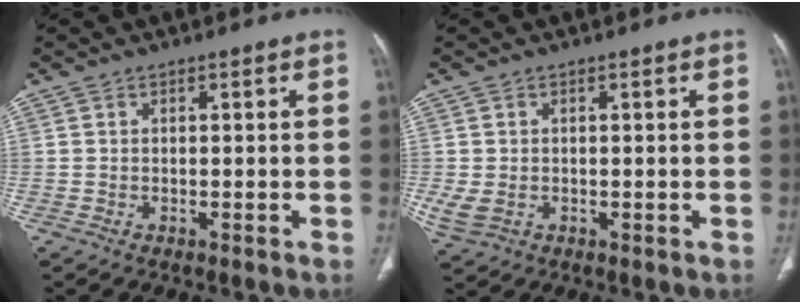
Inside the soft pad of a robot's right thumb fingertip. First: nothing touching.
{"total": 3.8, "force": [-0.4, 2.8, 2.5], "torque": [-0.065, -0.001, 0.002]}